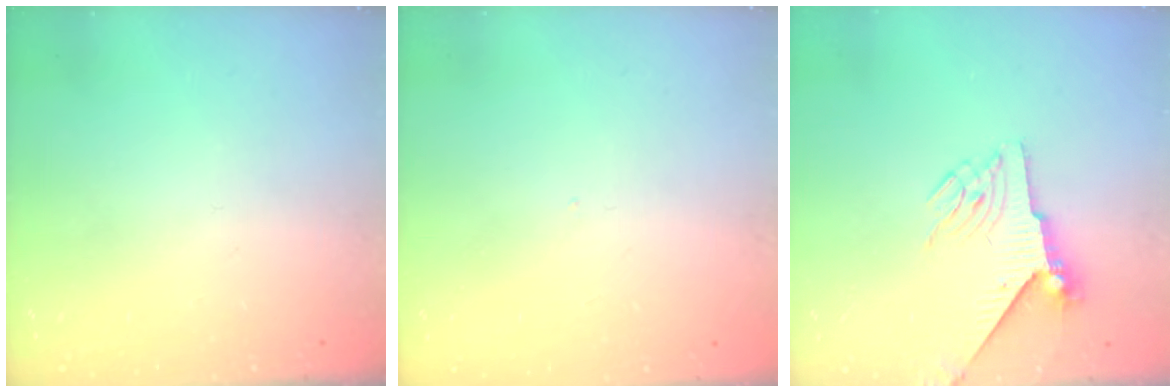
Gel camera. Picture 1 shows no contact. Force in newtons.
{"total": 0.0}
{"total": 5.5, "press": 5.4, "slide": 1.2}